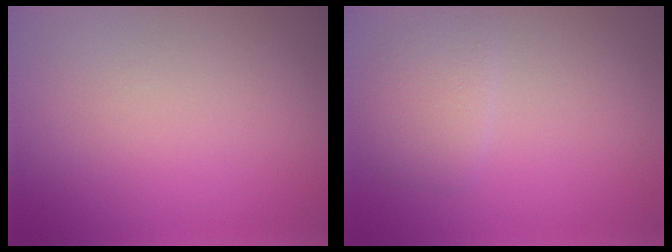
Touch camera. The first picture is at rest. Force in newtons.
{"total": 2.3, "press": 2.3, "slide": 0.0}